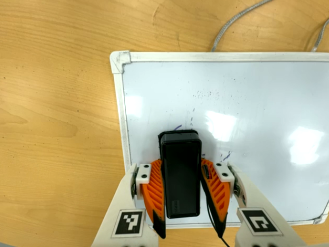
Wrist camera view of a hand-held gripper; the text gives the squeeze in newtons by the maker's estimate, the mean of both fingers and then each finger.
{"total": 15.5, "left": 17.3, "right": 13.8}